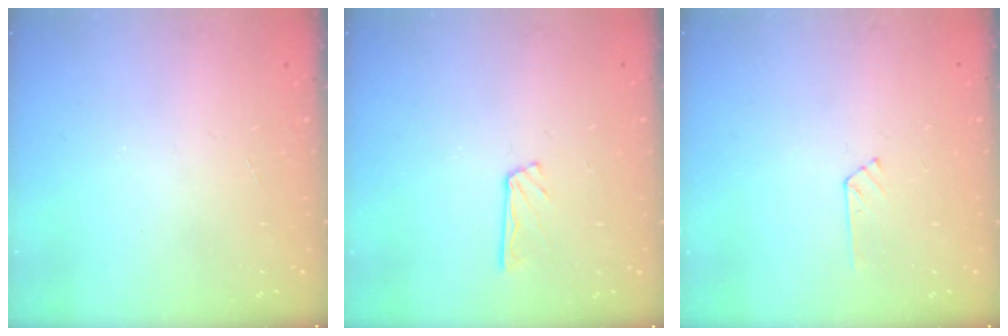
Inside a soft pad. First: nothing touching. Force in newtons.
{"total": 4.8, "press": 4.8, "slide": 0.4}
{"total": 2.8, "press": 2.8, "slide": 0.3}